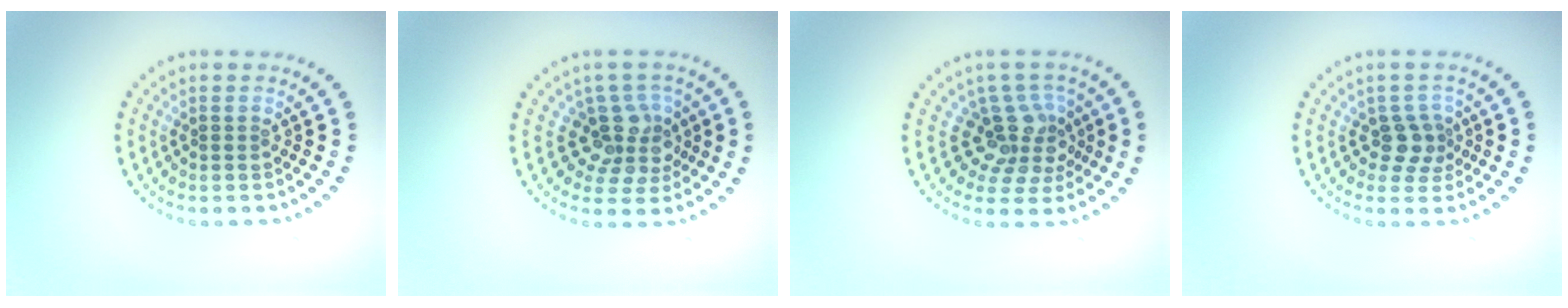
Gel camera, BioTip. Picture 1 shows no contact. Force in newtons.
{"total": 3.7, "press": 3.0, "slide": 2.3}
{"total": 4.0, "press": 3.0, "slide": 2.6}
{"total": 2.5, "press": 1.9, "slide": 1.6}